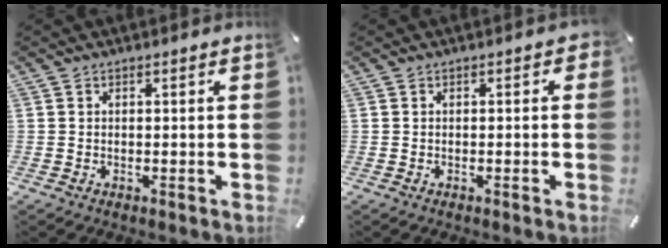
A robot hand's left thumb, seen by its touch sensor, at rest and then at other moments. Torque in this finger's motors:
{"motor_torque": [0.33, 0.28, 0.01, -0.07, 0.05]}